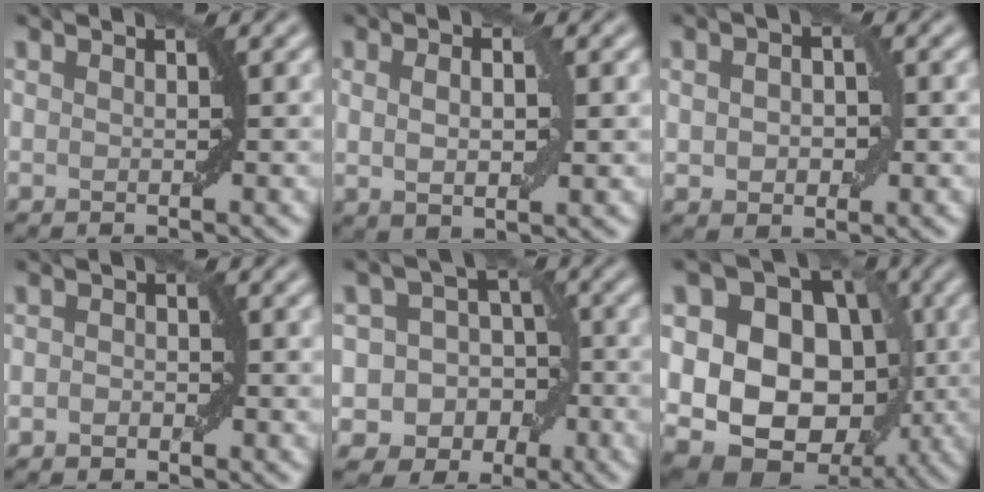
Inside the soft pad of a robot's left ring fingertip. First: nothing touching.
{"total": 3.6, "force": [0.7, 1.4, 3.3], "torque": [-0.064, 0.001, 0.013]}
{"total": 3.1, "force": [0.2, 2.1, 2.3], "torque": [-0.038, 0.004, 0.003]}
{"total": 1.1, "force": [-0.5, 0.7, 0.6], "torque": [-0.010, 0.002, -0.009]}
{"total": 9.6, "force": [-3.6, 8.4, 2.7], "torque": [-0.022, 0.008, -0.079]}
{"total": 14.9, "force": [0.6, 11.7, 9.2], "torque": [-0.122, 0.008, -0.005]}